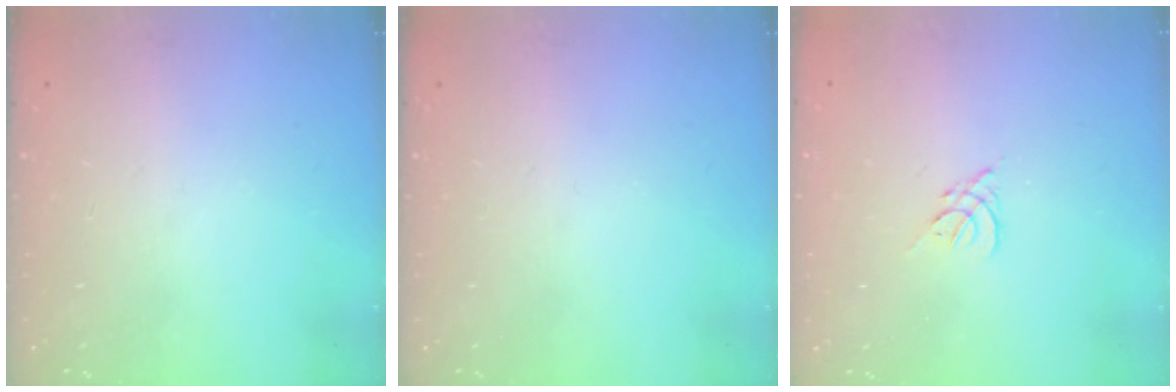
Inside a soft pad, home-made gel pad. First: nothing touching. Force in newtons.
{"total": 0.0}
{"total": 1.3, "press": 1.2, "slide": 0.6}